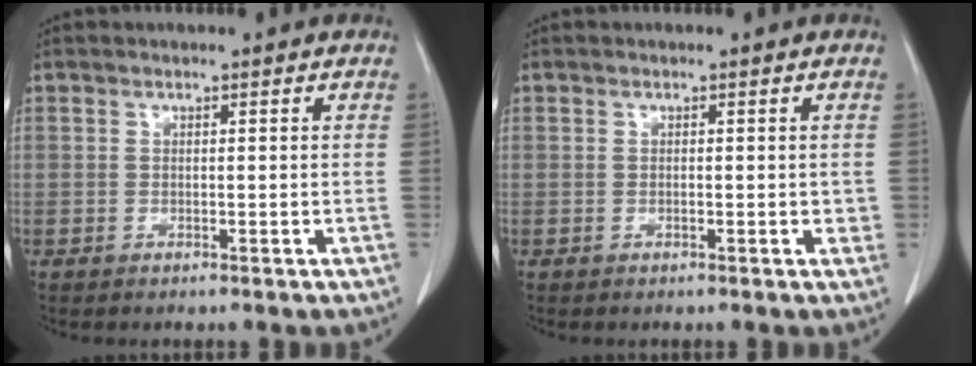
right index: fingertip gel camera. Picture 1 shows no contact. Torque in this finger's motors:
{"motor_torque": [0.13, -0.08, 0.00, 0.01]}